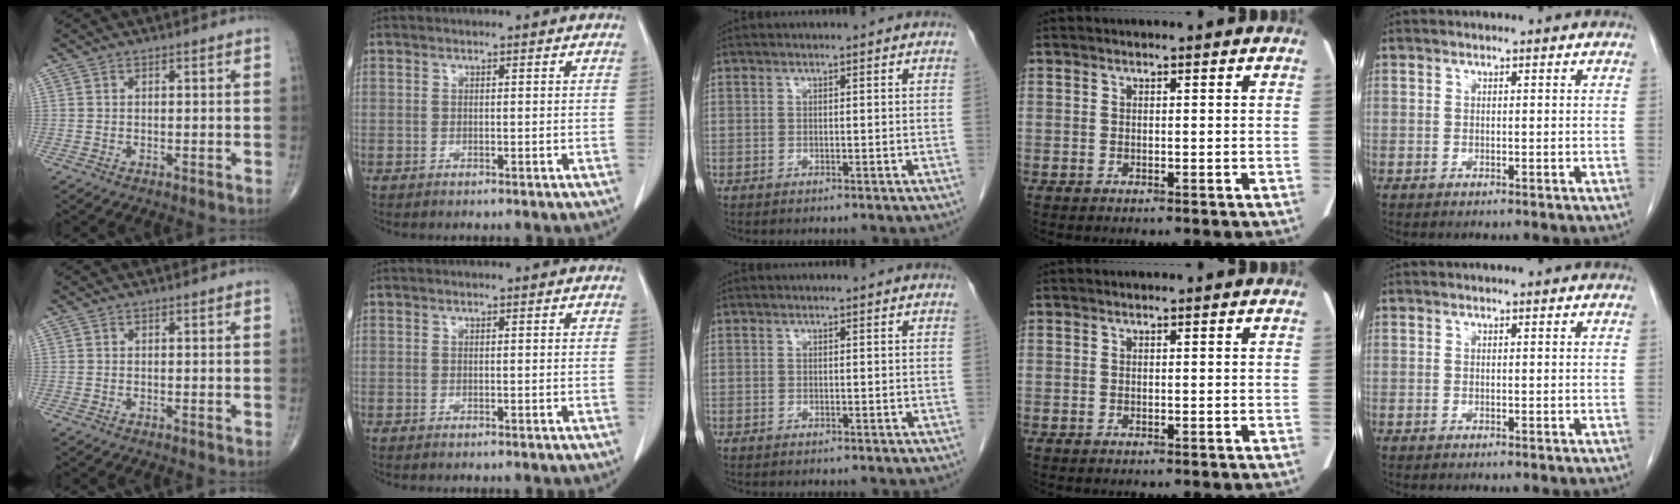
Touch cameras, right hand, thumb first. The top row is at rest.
{}